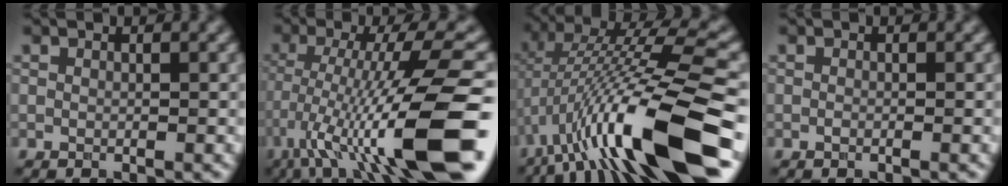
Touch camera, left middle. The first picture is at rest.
{"total": 12.6, "force": [-5.8, 2.0, 11.0], "torque": [-0.193, 0.006, -0.078]}
{"total": 12.3, "force": [-4.3, 2.3, 11.3], "torque": [-0.215, 0.018, -0.058]}
{"total": 0.0}